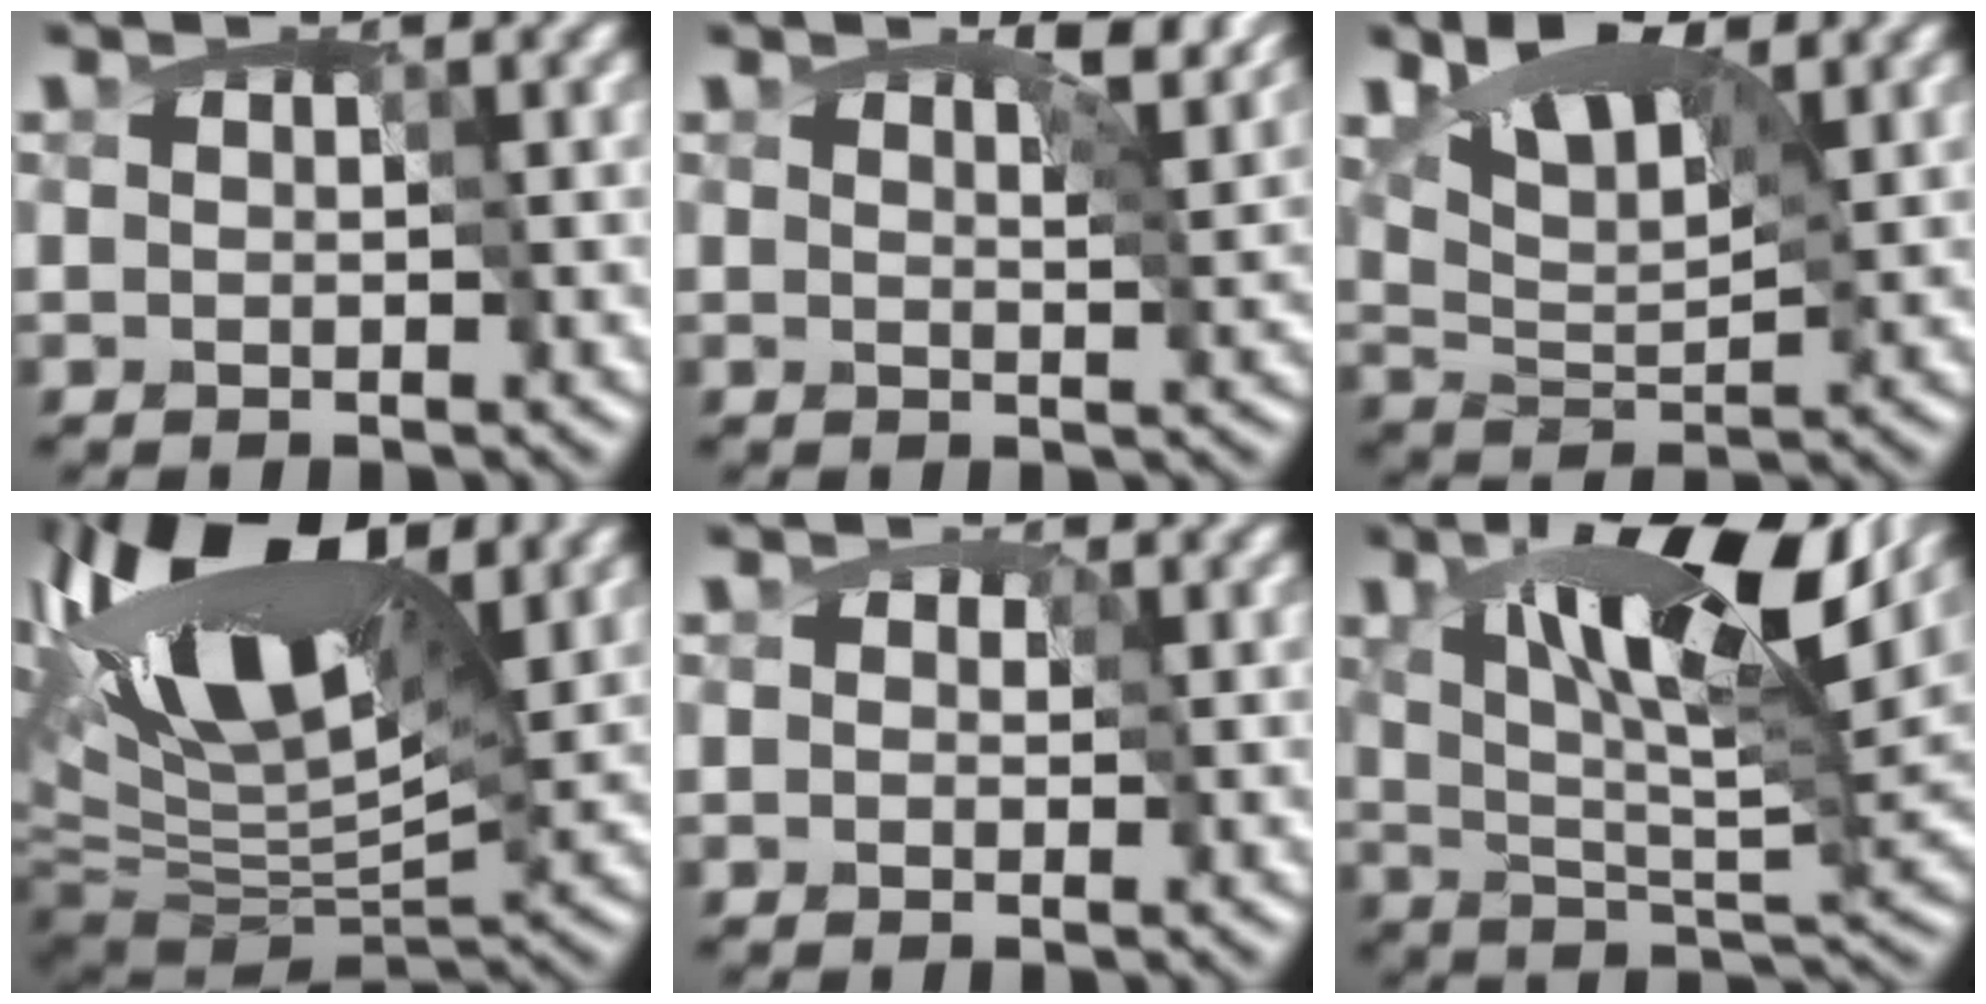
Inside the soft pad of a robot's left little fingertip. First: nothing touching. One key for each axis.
{"total": 5.5, "fx": 3.7, "fy": 2.0, "fz": 3.5, "tx": -0.046, "ty": 0.009, "tz": 0.031}
{"total": 4.4, "fx": 1.5, "fy": 2.0, "fz": 3.6, "tx": -0.066, "ty": -0.010, "tz": 0.033}
{"total": 12.0, "fx": 3.0, "fy": 5.5, "fz": 10.3, "tx": -0.188, "ty": 0.021, "tz": 0.043}
{"total": 1.0, "fx": 0.3, "fy": 0.8, "fz": 0.5, "tx": -0.015, "ty": 0.001, "tz": 0.004}
{"total": 10.3, "fx": 4.6, "fy": 3.3, "fz": 8.6, "tx": -0.141, "ty": 0.002, "tz": 0.080}